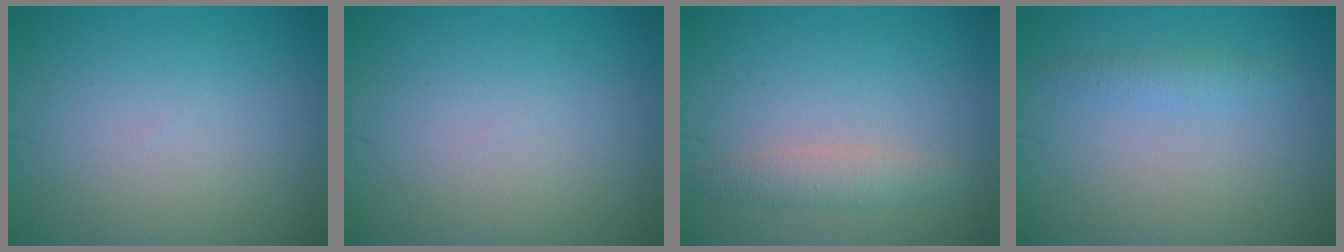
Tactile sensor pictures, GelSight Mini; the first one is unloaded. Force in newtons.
{"total": 0.0}
{"total": 2.1, "press": 2.1, "slide": 0.0}
{"total": 1.4, "press": 1.4, "slide": 0.1}